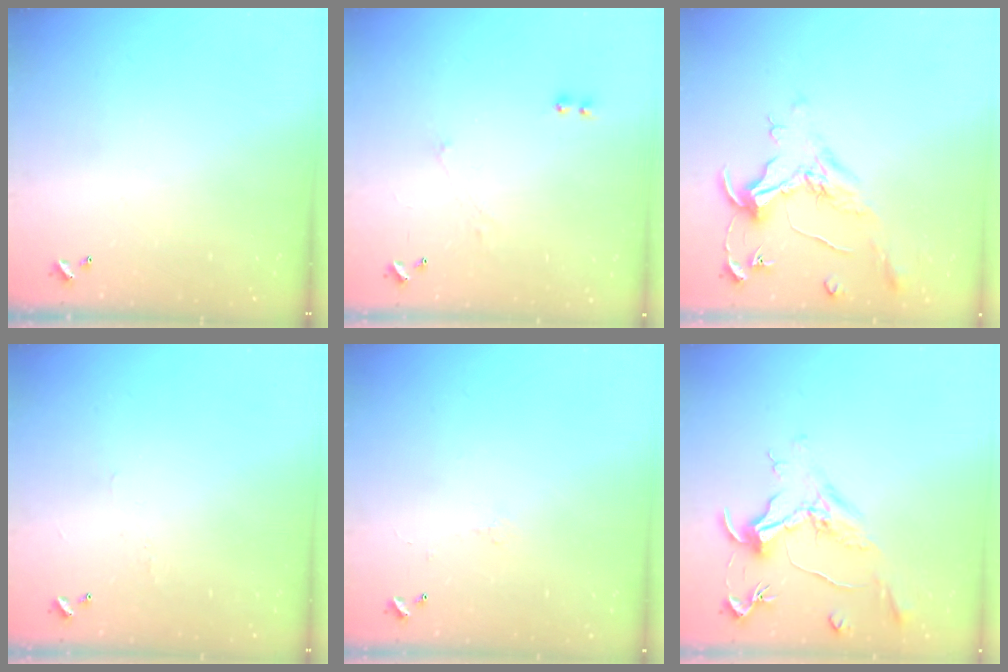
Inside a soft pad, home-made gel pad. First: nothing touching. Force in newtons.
{"total": 1.0, "press": 0.9, "slide": 0.5}
{"total": 1.6, "press": 1.4, "slide": 0.7}
{"total": 0.9, "press": 0.7, "slide": 0.6}
{"total": 0.7, "press": 0.2, "slide": 0.6}
{"total": 1.5, "press": 1.3, "slide": 0.8}